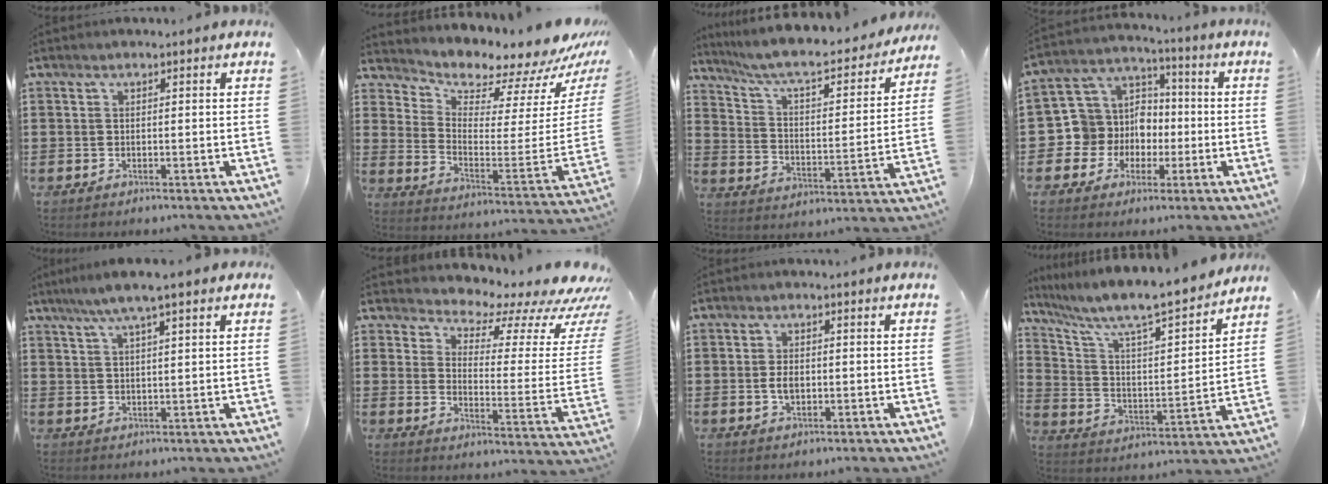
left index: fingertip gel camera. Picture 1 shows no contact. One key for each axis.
{"total": 5.7, "fx": 5.6, "fy": 1.1, "fz": 0.7, "tx": -0.028, "ty": -0.081, "tz": 0.089}
{"total": 6.9, "fx": 5.9, "fy": 0.7, "fz": 3.6, "tx": -0.094, "ty": -0.045, "tz": 0.095}
{"total": 9.6, "fx": -1.4, "fy": 9.3, "fz": 2.1, "tx": -0.098, "ty": 0.005, "tz": -0.023}
{"total": 5.3, "fx": 3.5, "fy": 0.3, "fz": 4.0, "tx": -0.083, "ty": 0.000, "tz": 0.062}
{"total": 5.7, "fx": 5.1, "fy": 1.3, "fz": 2.2, "tx": -0.039, "ty": -0.057, "tz": 0.079}
{"total": 2.9, "fx": -0.2, "fy": 1.5, "fz": 2.4, "tx": -0.047, "ty": 0.004, "tz": -0.003}
{"total": 7.6, "fx": 6.8, "fy": 0.7, "fz": 3.4, "tx": -0.092, "ty": -0.060, "tz": 0.106}